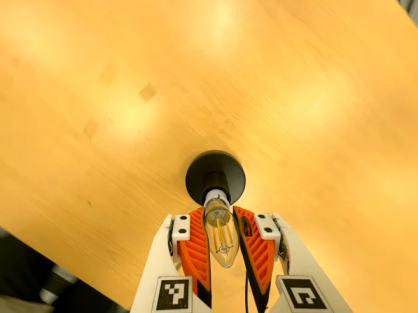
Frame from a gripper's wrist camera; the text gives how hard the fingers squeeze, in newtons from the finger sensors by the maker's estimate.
{"total": 19.5, "left": 18.9, "right": 20.0}